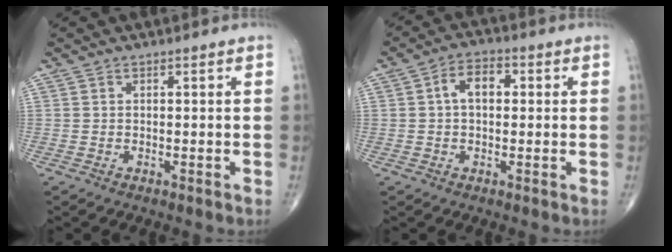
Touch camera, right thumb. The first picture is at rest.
{"total": 5.6, "force": [0.6, 3.5, 4.2], "torque": [-0.063, 0.019, 0.003]}